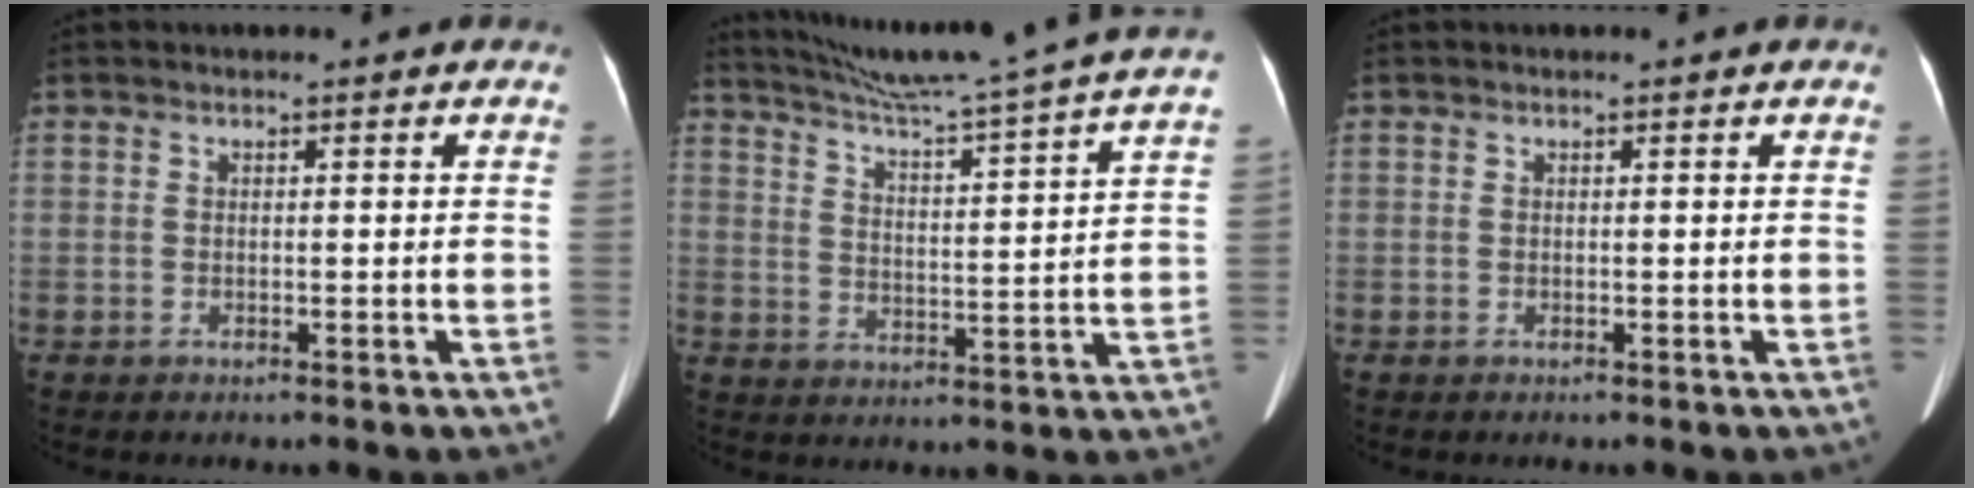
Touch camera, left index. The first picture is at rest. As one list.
[{"total": 22.2, "force": [19.5, -2.2, 10.4], "torque": [-0.177, -0.041, 0.263]}, {"total": 0.0}]